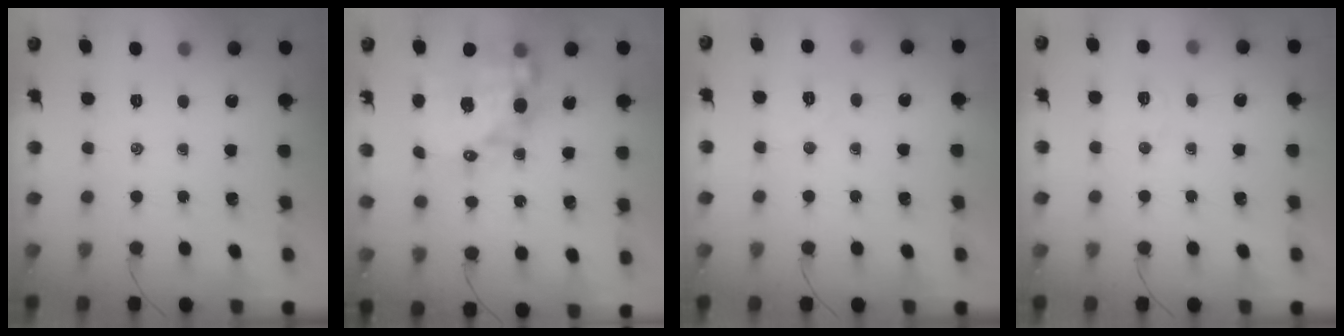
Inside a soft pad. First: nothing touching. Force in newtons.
{"total": 18.9, "press": 18.5, "slide": 4.0}
{"total": 4.6, "press": 4.5, "slide": 1.1}
{"total": 4.5, "press": 4.3, "slide": 1.1}